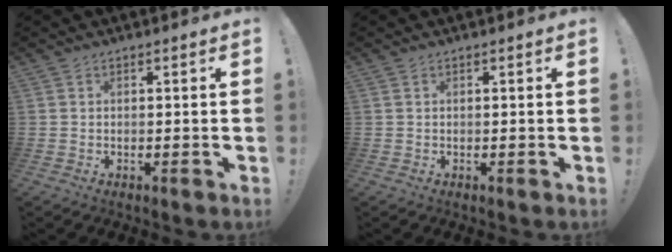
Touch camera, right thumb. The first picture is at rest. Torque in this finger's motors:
{"motor_torque": [-0.26, -0.02, -0.02, -0.02, 0.08]}